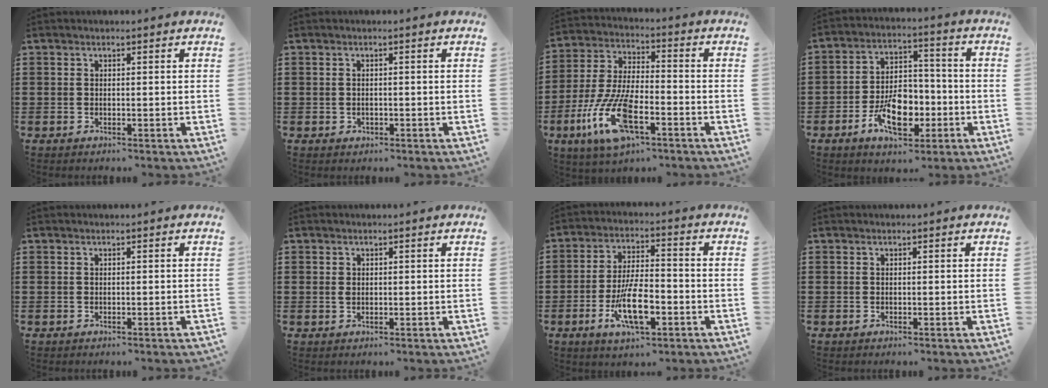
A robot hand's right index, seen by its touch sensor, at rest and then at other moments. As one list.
[{"total": 0.7, "force": [-0.2, 0.6, 0.2], "torque": [-0.009, 0.003, -0.004]}, {"total": 12.1, "force": [-5.8, 4.3, 9.8], "torque": [-0.230, -0.010, -0.112]}, {"total": 9.7, "force": [-3.6, 5.6, 7.0], "torque": [-0.123, 0.003, -0.064]}, {"total": 0.0}, {"total": 1.0, "force": [0.2, 0.7, 0.5], "torque": [-0.013, 0.003, 0.005]}, {"total": 9.9, "force": [-3.4, 3.8, 8.5], "torque": [-0.174, -0.008, -0.060]}, {"total": 0.0}]